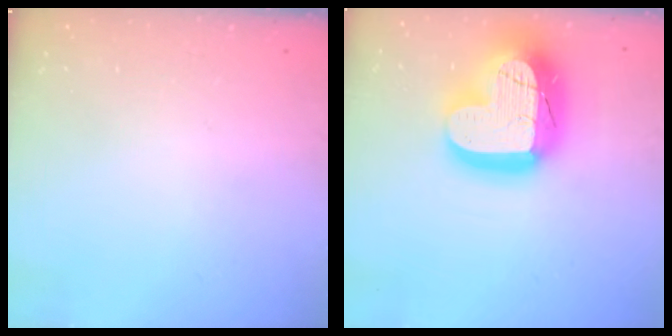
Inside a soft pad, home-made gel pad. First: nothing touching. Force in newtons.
{"total": 26.0, "press": 25.9, "slide": 2.1}